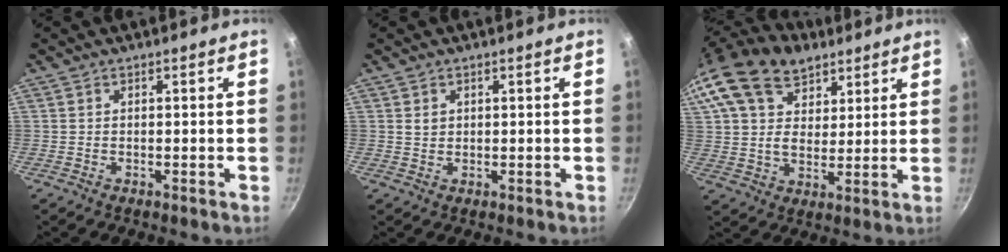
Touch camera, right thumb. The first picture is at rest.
{"total": 1.5, "force": [0.5, 1.2, 0.7], "torque": [-0.008, 0.000, 0.010]}
{"total": 19.1, "force": [11.2, 12.2, 9.6], "torque": [-0.165, -0.013, 0.197]}